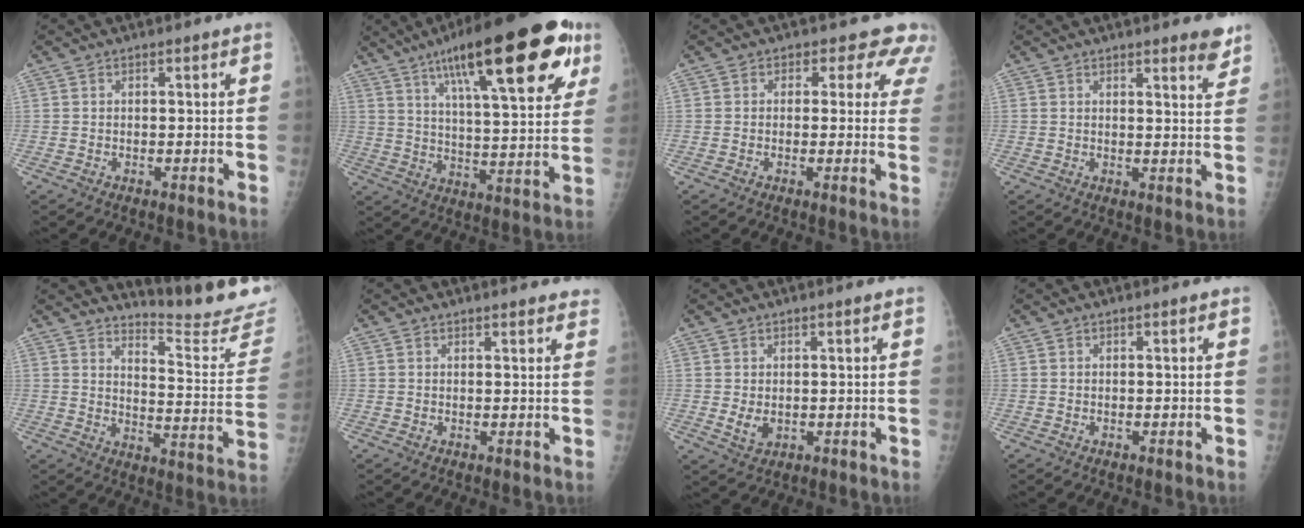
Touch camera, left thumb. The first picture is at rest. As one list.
[{"total": 27.3, "force": [13.9, 7.5, 22.3], "torque": [-0.313, -0.016, 0.209]}, {"total": 6.7, "force": [4.7, 4.4, 1.9], "torque": [0.026, -0.013, 0.028]}, {"total": 4.0, "force": [3.2, 0.9, 2.3], "torque": [-0.016, -0.022, 0.035]}, {"total": 17.2, "force": [16.8, 1.6, 3.2], "torque": [-0.015, -0.186, 0.200]}, {"total": 5.0, "force": [4.6, 1.1, 1.6], "torque": [0.003, -0.012, 0.042]}, {"total": 3.1, "force": [0.8, 1.8, 2.4], "torque": [-0.040, -0.012, 0.020]}, {"total": 0.0}]